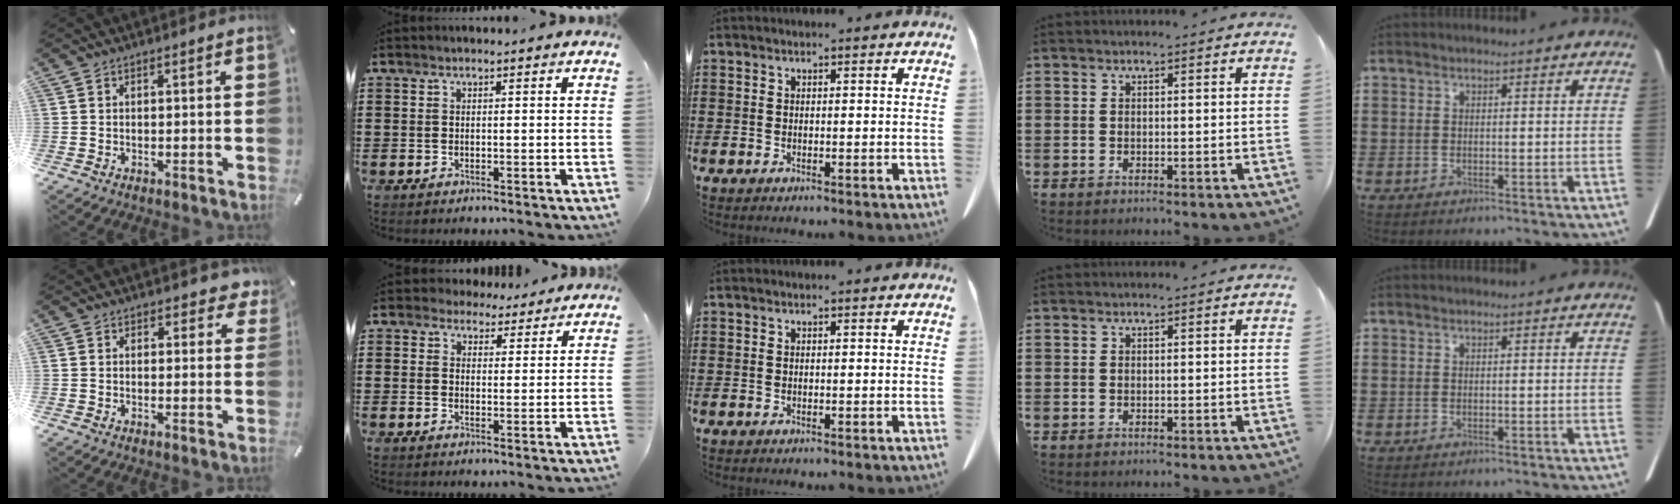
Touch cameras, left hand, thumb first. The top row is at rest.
{"thumb": {"total": 2.7, "force": [1.6, 1.8, 1.1], "torque": [-0.003, -0.003, 0.024]}, "index": {"total": 3.4, "force": [2.9, 1.8, 0.3], "torque": [-0.019, 0.003, 0.055]}}